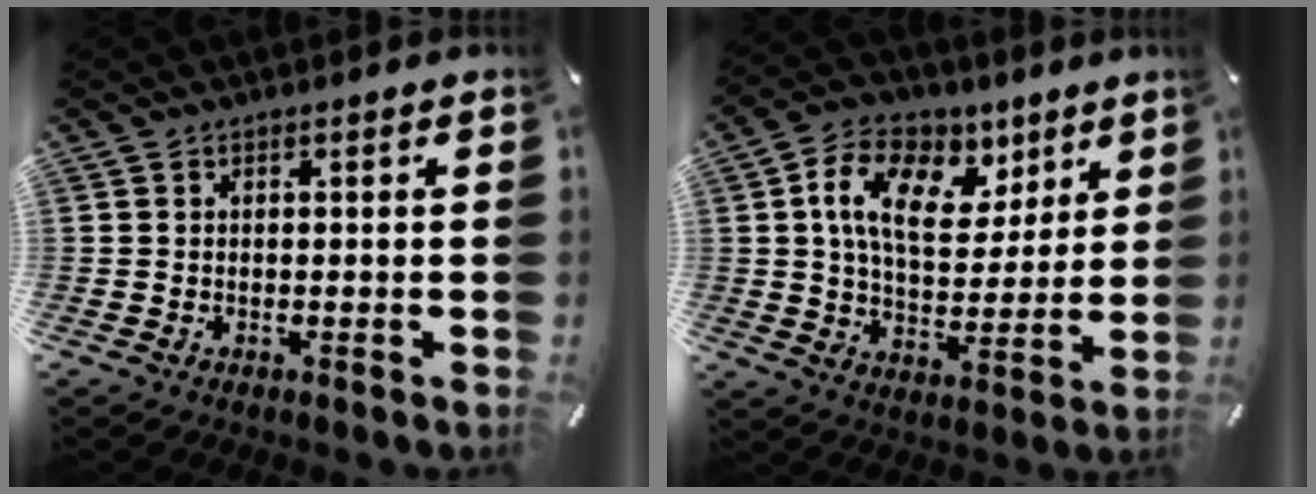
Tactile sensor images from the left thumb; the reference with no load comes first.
{"total": 15.2, "force": [6.3, 10.1, 9.4], "torque": [-0.156, -0.011, 0.116]}